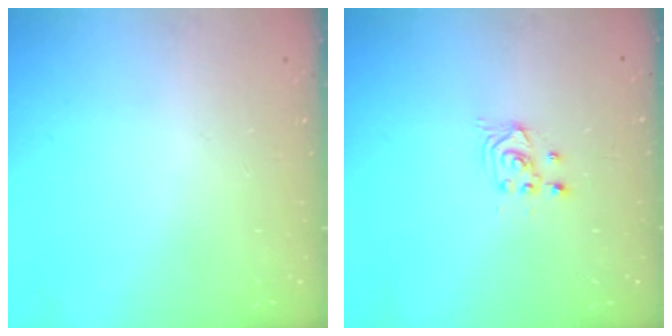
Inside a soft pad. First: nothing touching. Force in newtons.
{"total": 2.4, "press": 2.3, "slide": 0.2}